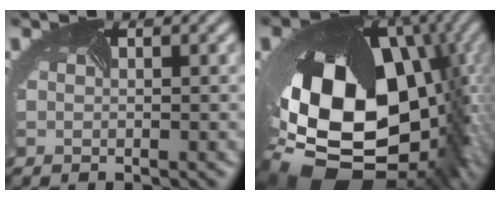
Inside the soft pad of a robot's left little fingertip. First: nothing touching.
{"total": 18.9, "force": [-1.5, 13.7, 12.9], "torque": [-0.258, -0.075, 0.018]}